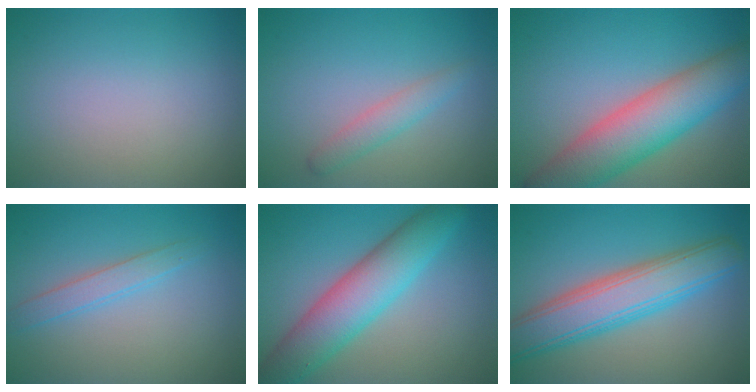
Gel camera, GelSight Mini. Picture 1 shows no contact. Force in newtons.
{"total": 2.0, "press": 2.0, "slide": 0.1}
{"total": 8.7, "press": 8.7, "slide": 0.3}
{"total": 2.0, "press": 2.0, "slide": 0.0}
{"total": 7.4, "press": 7.4, "slide": 0.2}
{"total": 7.3, "press": 7.3, "slide": 0.1}